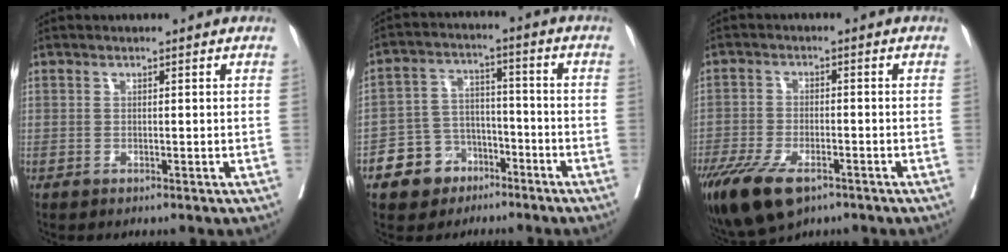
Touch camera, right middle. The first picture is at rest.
{"total": 8.0, "force": [-4.6, 6.2, 2.0], "torque": [-0.038, 0.016, -0.074]}
{"total": 11.8, "force": [-7.5, 5.0, 7.7], "torque": [-0.152, -0.020, -0.126]}